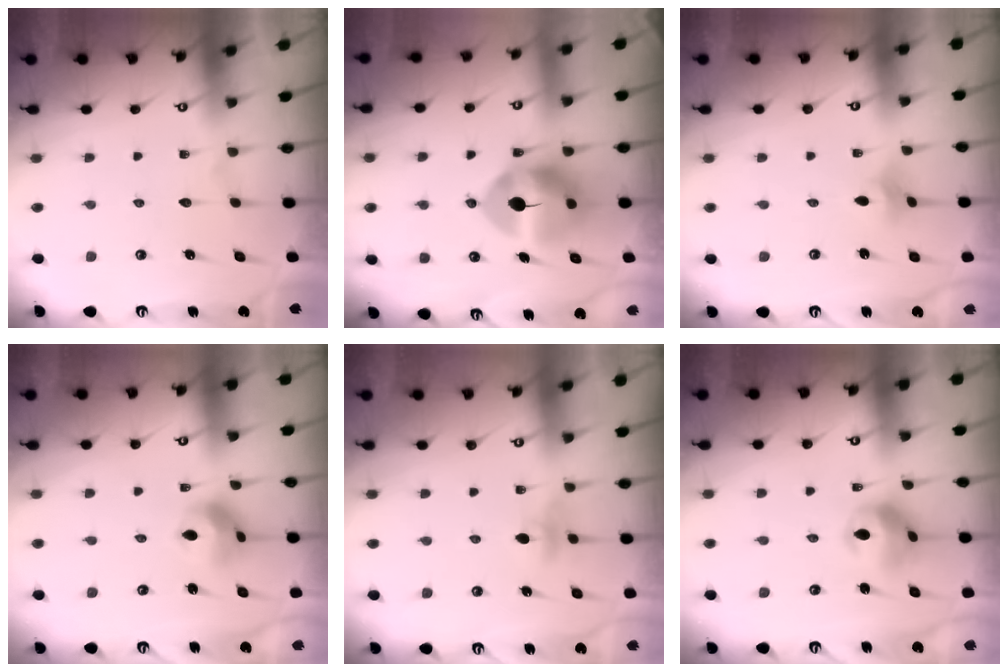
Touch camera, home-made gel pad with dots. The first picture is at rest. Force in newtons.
{"total": 11.2, "press": 11.1, "slide": 1.9}
{"total": 1.9, "press": 1.8, "slide": 0.5}
{"total": 7.5, "press": 7.5, "slide": 0.2}
{"total": 3.8, "press": 3.7, "slide": 0.7}
{"total": 9.6, "press": 9.5, "slide": 1.2}